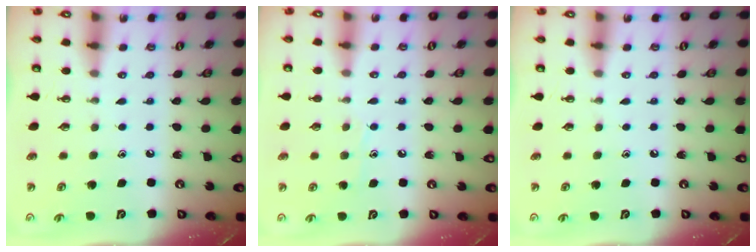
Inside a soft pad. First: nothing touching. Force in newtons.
{"total": 7.7, "press": 7.6, "slide": 0.5}
{"total": 0.0}